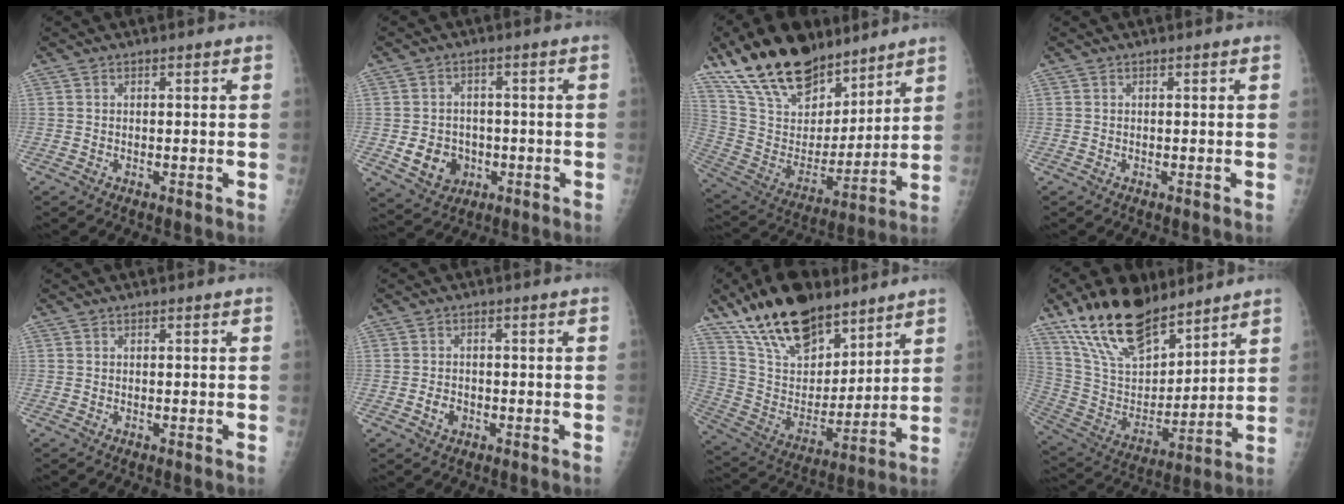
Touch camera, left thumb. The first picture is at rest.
{"total": 7.0, "force": [-1.5, 6.1, 3.1], "torque": [-0.024, 0.007, -0.016]}
{"total": 24.1, "force": [17.8, 11.1, 11.9], "torque": [-0.182, -0.064, 0.317]}
{"total": 0.0}
{"total": 0.0}
{"total": 2.4, "force": [-0.8, 1.9, 1.2], "torque": [-0.013, 0.005, -0.013]}
{"total": 21.5, "force": [15.5, 9.9, 11.2], "torque": [-0.162, -0.057, 0.283]}
{"total": 21.0, "force": [15.3, 9.0, 11.2], "torque": [-0.166, -0.061, 0.289]}